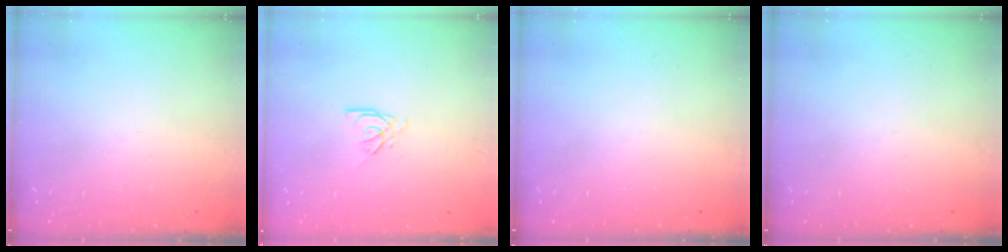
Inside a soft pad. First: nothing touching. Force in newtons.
{"total": 0.9, "press": 0.8, "slide": 0.2}
{"total": 0.0}
{"total": 0.0}